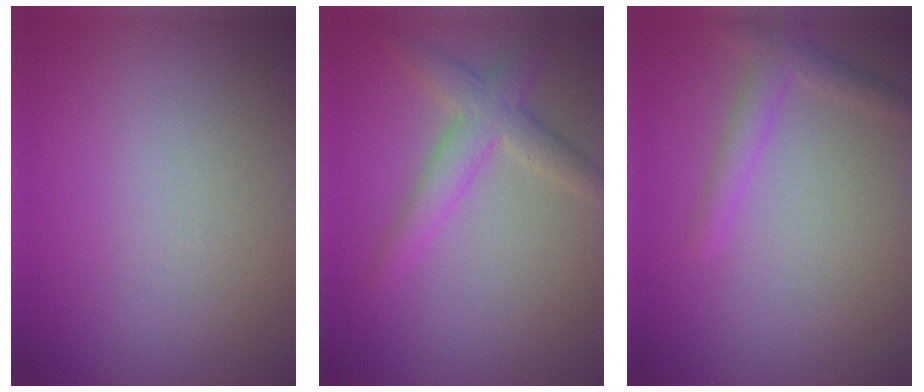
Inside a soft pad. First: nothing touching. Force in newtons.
{"total": 3.6, "press": 3.5, "slide": 0.3}
{"total": 2.2, "press": 2.2, "slide": 0.0}